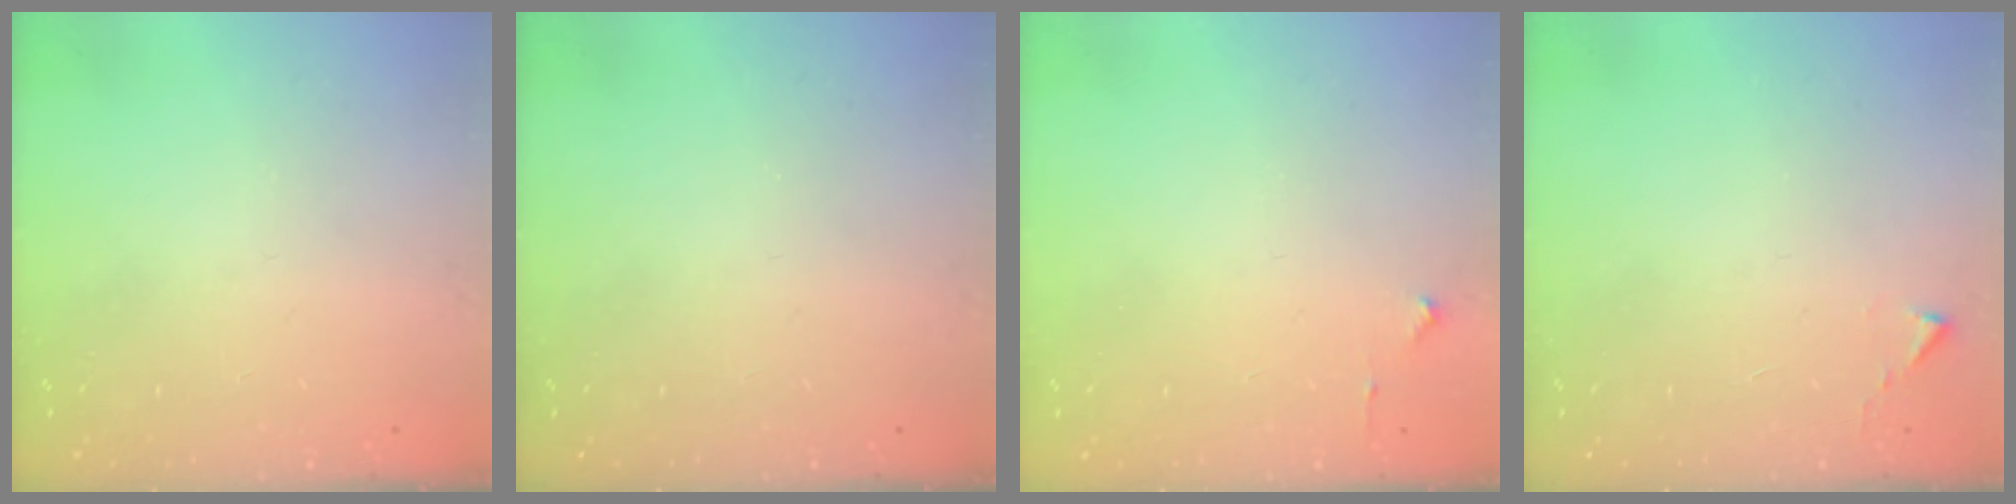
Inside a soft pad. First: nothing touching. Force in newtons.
{"total": 0.0}
{"total": 2.7, "press": 2.6, "slide": 0.4}
{"total": 2.7, "press": 2.7, "slide": 0.5}